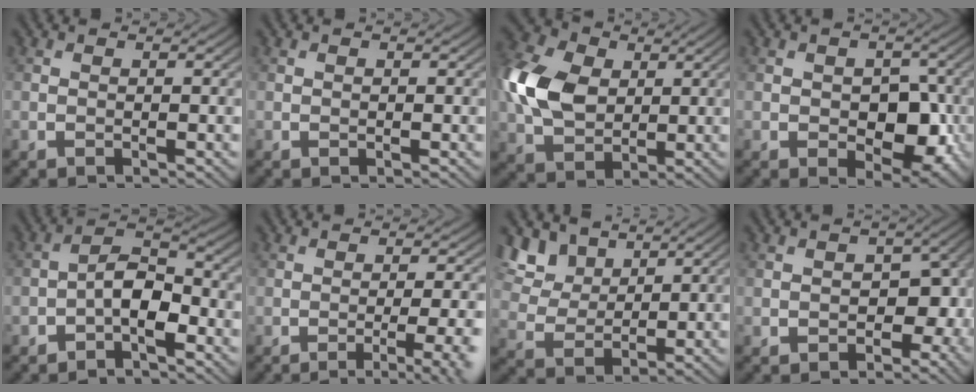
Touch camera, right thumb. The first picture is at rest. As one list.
[{"total": 0.0}, {"total": 12.3, "force": [1.8, 8.6, 8.5], "torque": [-0.230, 0.017, 0.023]}, {"total": 6.6, "force": [-1.1, 4.3, 4.9], "torque": [-0.070, -0.012, -0.014]}, {"total": 5.0, "force": [-2.3, 2.3, 3.9], "torque": [-0.062, 0.017, -0.051]}, {"total": 6.8, "force": [-2.7, 1.7, 5.9], "torque": [-0.074, 0.005, -0.030]}, {"total": 7.7, "force": [5.2, 4.3, 3.7], "torque": [-0.105, -0.007, 0.111]}, {"total": 5.5, "force": [-1.0, 4.1, 3.6], "torque": [-0.047, -0.013, -0.013]}]